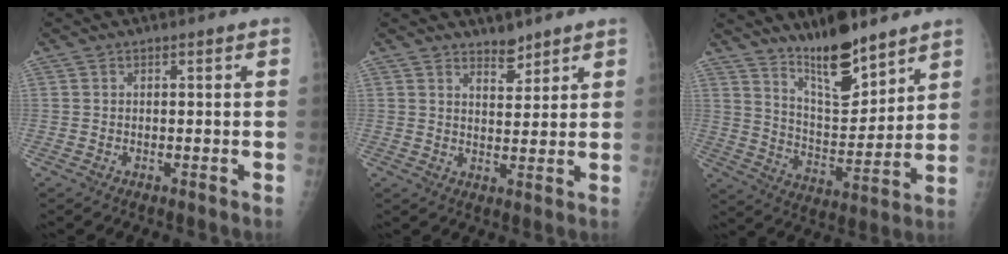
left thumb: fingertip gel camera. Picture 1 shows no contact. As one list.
[{"total": 3.6, "force": [3.2, 1.4, 1.1], "torque": [-0.004, -0.027, 0.053]}, {"total": 13.4, "force": [10.3, 4.0, 7.6], "torque": [-0.099, -0.084, 0.185]}]